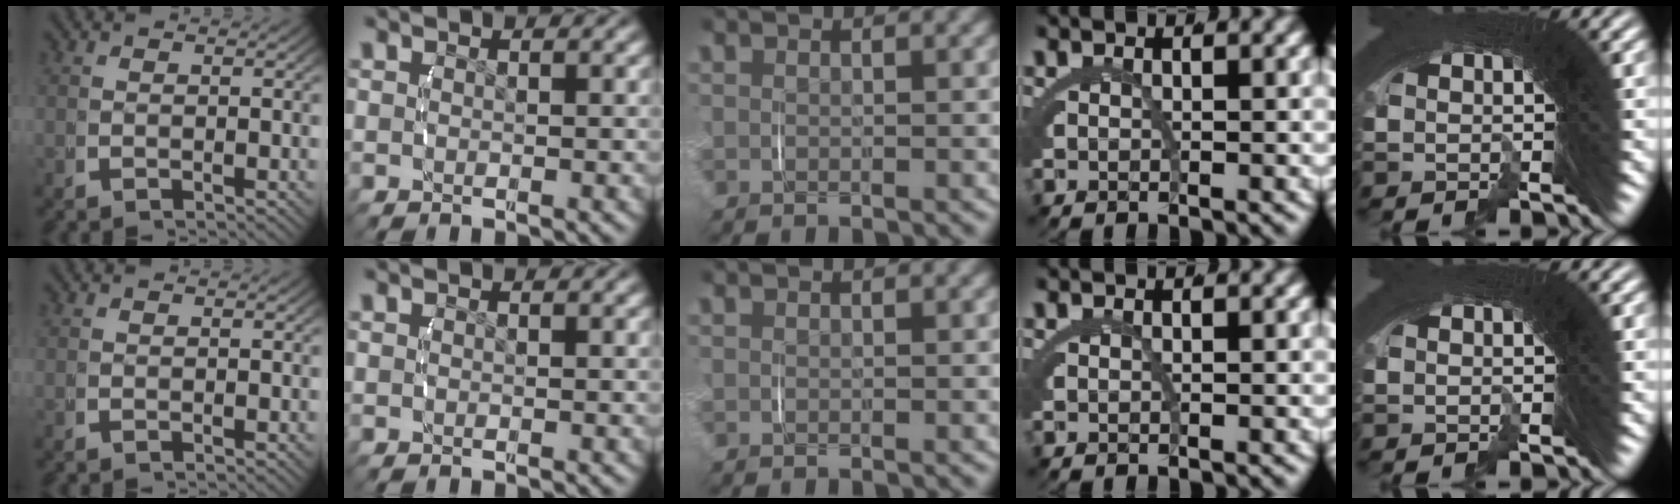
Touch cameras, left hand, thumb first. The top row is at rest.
{}